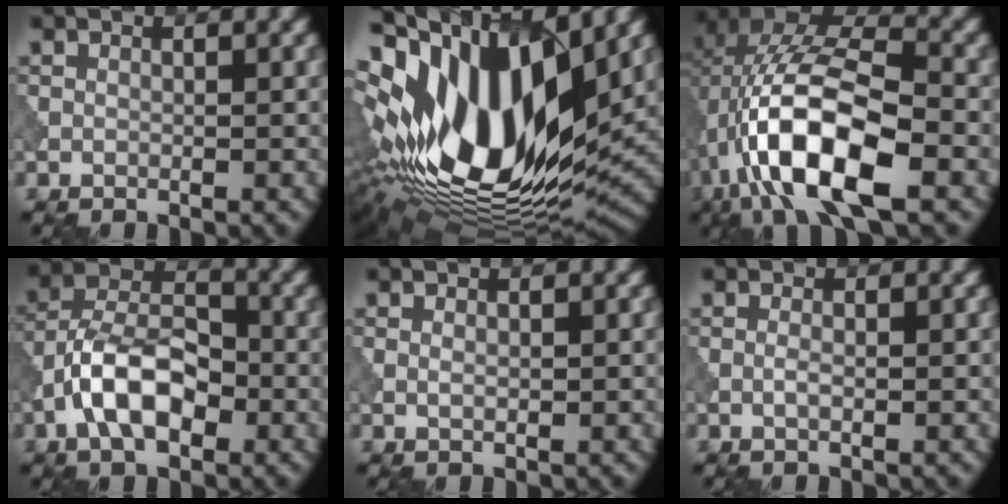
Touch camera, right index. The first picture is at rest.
{"total": 17.5, "force": [2.1, 8.7, 15.1], "torque": [-0.290, 0.016, 0.030]}
{"total": 13.7, "force": [-4.0, 6.0, 11.7], "torque": [-0.220, 0.007, -0.078]}
{"total": 7.2, "force": [-2.8, 3.8, 5.4], "torque": [-0.094, 0.014, -0.058]}
{"total": 0.8, "force": [0.1, 0.4, 0.6], "torque": [-0.013, 0.000, 0.003]}
{"total": 0.9, "force": [-0.2, 0.2, 0.9], "torque": [-0.020, -0.002, -0.006]}